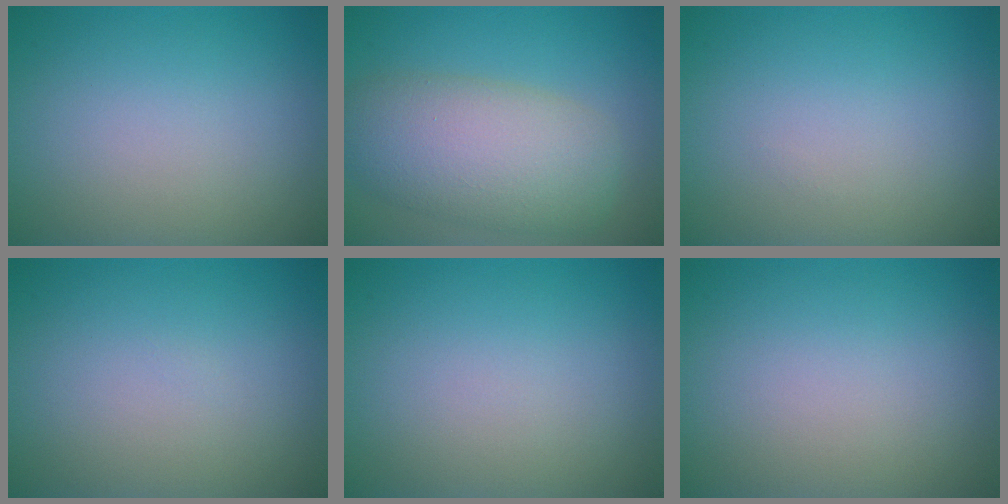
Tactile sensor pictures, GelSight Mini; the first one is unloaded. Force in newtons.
{"total": 7.7, "press": 7.7, "slide": 0.6}
{"total": 0.0}
{"total": 0.0}
{"total": 0.0}
{"total": 0.0}